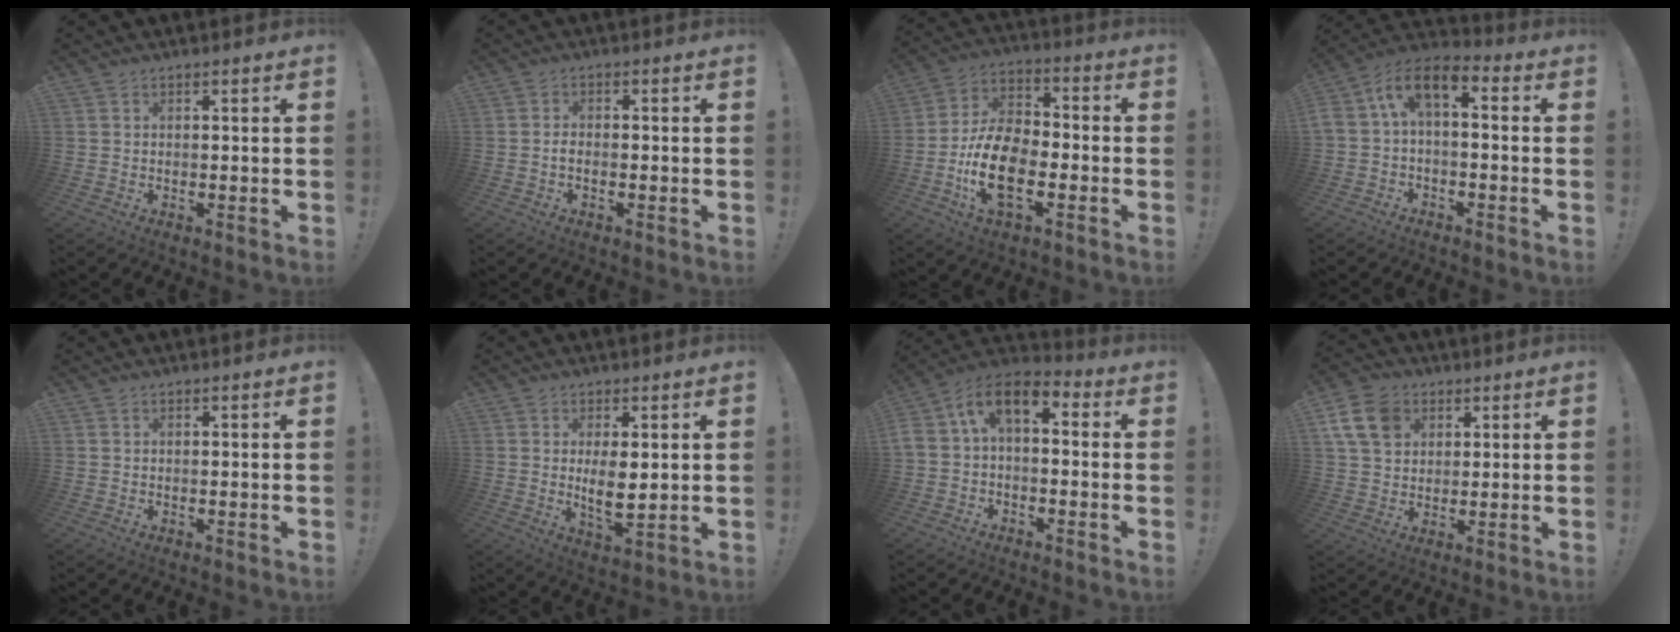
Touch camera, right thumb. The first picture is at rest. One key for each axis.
{"total": 2.2, "fx": -1.2, "fy": 0.8, "fz": 1.7, "tx": -0.034, "ty": 0.007, "tz": -0.019}
{"total": 16.3, "fx": -6.0, "fy": 9.1, "fz": 12.1, "tx": -0.238, "ty": 0.027, "tz": -0.104}
{"total": 7.0, "fx": 0.3, "fy": 3.9, "fz": 5.9, "tx": -0.109, "ty": 0.005, "tz": 0.010}
{"total": 0.0}
{"total": 7.1, "fx": 1.0, "fy": 3.1, "fz": 6.3, "tx": -0.090, "ty": -0.022, "tz": 0.013}
{"total": 8.3, "fx": 1.2, "fy": 5.2, "fz": 6.4, "tx": -0.120, "ty": 0.009, "tz": 0.027}
{"total": 11.9, "fx": 5.1, "fy": 8.9, "fz": 6.2, "tx": -0.109, "ty": -0.013, "tz": 0.104}